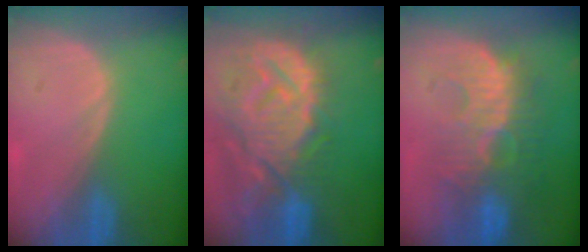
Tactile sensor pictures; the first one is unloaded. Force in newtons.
{"total": 14.1, "press": 12.2, "slide": 7.1}
{"total": 10.4, "press": 9.8, "slide": 3.4}